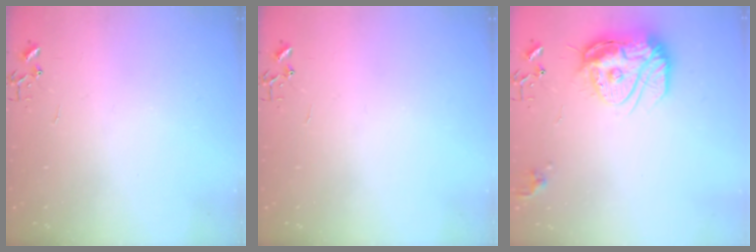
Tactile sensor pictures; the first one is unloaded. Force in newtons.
{"total": 0.0}
{"total": 17.0, "press": 16.9, "slide": 1.4}